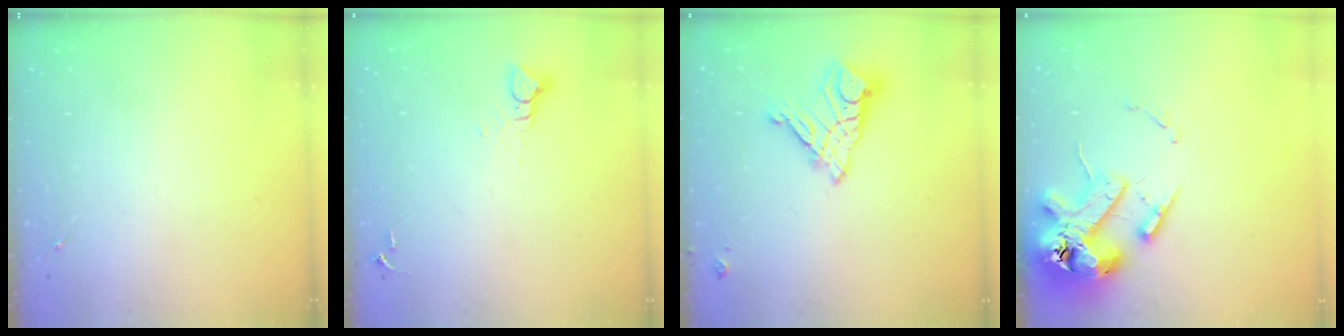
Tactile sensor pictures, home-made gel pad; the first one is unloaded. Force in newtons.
{"total": 3.9, "press": 3.9, "slide": 0.4}
{"total": 12.6, "press": 12.5, "slide": 1.1}
{"total": 14.5, "press": 14.3, "slide": 2.0}